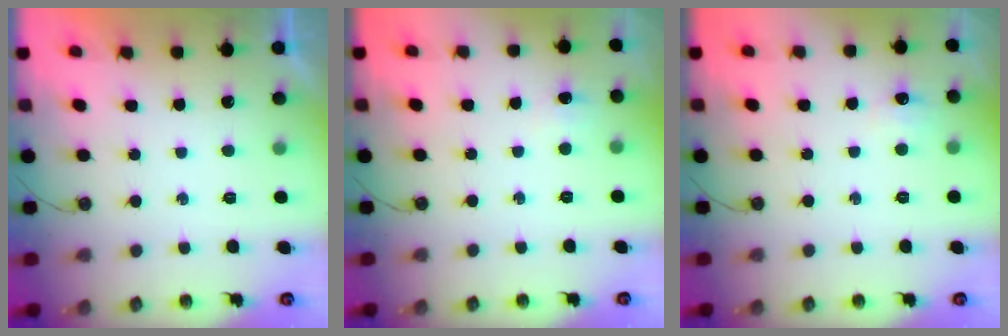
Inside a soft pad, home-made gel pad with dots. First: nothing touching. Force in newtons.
{"total": 13.4, "press": 3.3, "slide": 13.0}
{"total": 6.6, "press": 6.5, "slide": 0.8}